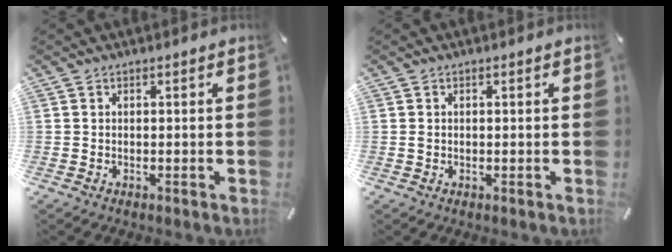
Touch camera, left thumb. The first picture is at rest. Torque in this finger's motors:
{"motor_torque": [0.19, -0.03, 0.15, 0.07, 0.00]}